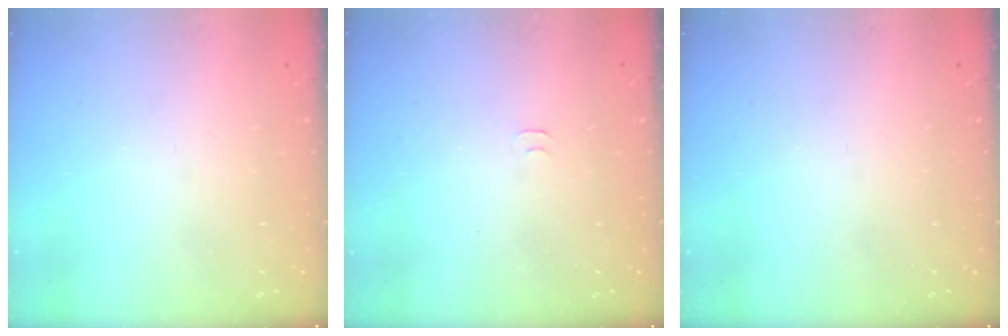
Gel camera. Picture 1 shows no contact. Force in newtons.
{"total": 4.0, "press": 4.0, "slide": 0.6}
{"total": 0.0}